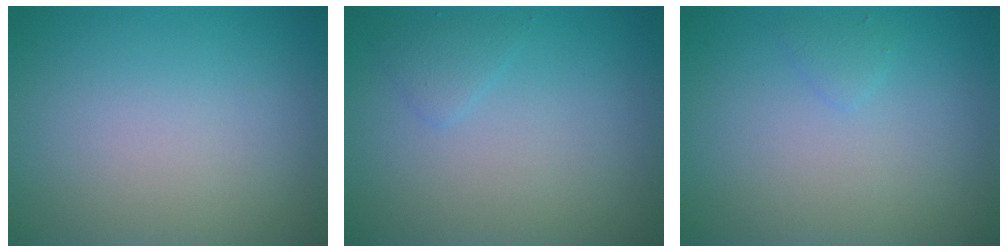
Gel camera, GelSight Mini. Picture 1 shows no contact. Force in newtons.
{"total": 1.0, "press": 1.0, "slide": 0.1}
{"total": 0.7, "press": 0.7, "slide": 0.0}